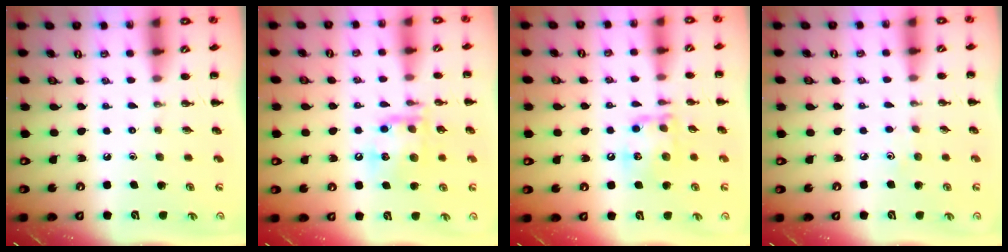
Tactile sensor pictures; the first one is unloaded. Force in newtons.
{"total": 15.0, "press": 14.8, "slide": 2.2}
{"total": 13.4, "press": 13.3, "slide": 1.3}
{"total": 2.8, "press": 2.7, "slide": 0.8}